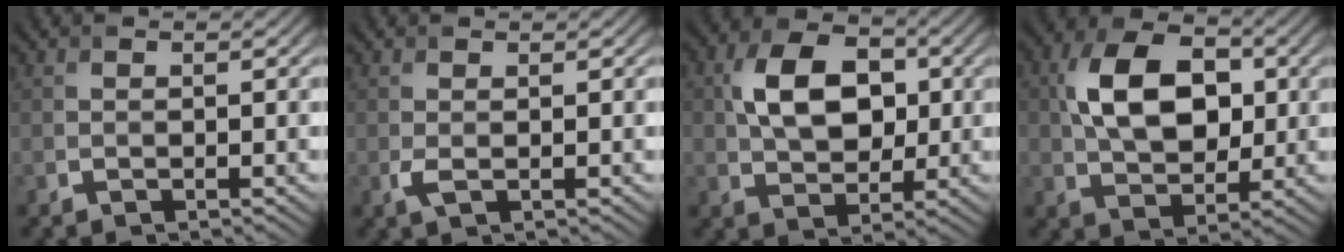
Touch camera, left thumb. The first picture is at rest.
{"total": 1.1, "force": [-0.2, 0.4, 1.0], "torque": [-0.029, -0.001, -0.003]}
{"total": 8.9, "force": [1.3, 6.1, 6.4], "torque": [-0.118, 0.010, 0.018]}
{"total": 10.4, "force": [1.5, 6.9, 7.7], "torque": [-0.153, 0.010, 0.022]}